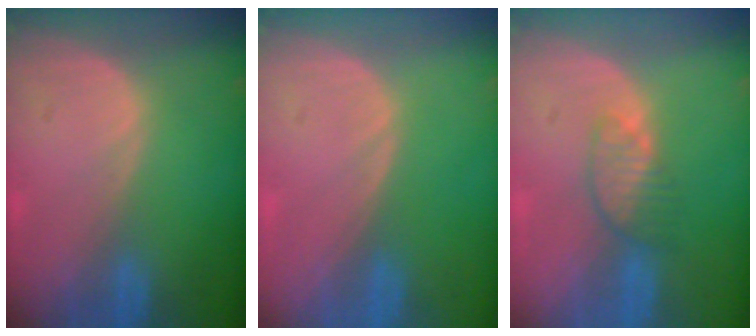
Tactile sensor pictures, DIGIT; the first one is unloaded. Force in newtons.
{"total": 0.0}
{"total": 3.5, "press": 3.4, "slide": 0.9}